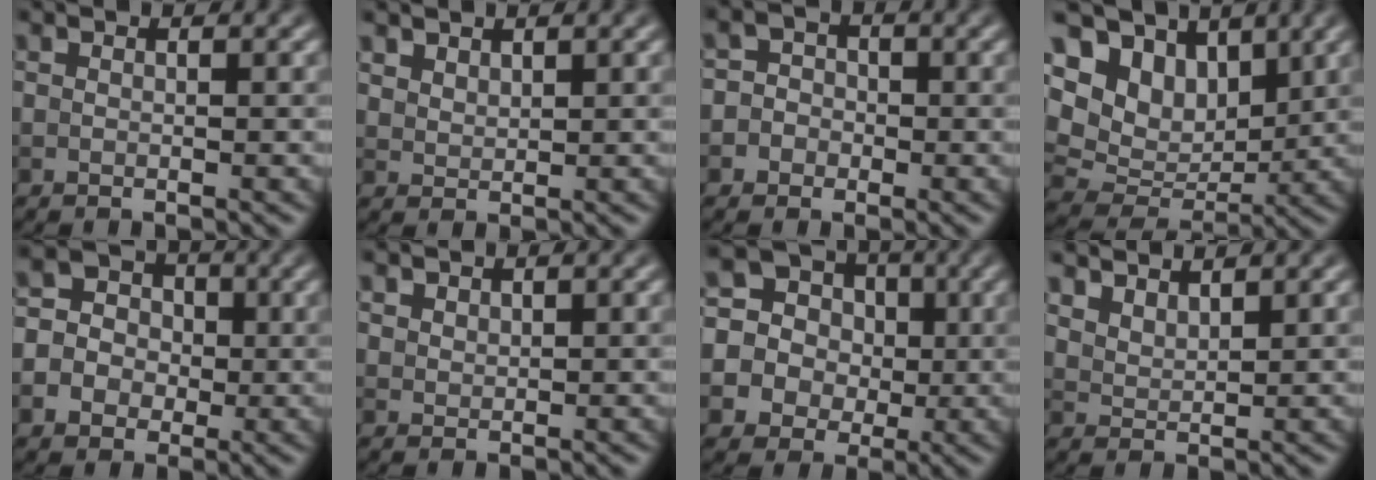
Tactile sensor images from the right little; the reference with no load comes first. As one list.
[{"total": 1.7, "force": [1.4, 0.8, 0.3], "torque": [-0.013, -0.004, 0.035]}, {"total": 3.6, "force": [-0.8, 3.5, 0.7], "torque": [0.025, 0.017, -0.040]}, {"total": 12.4, "force": [5.6, 8.6, 7.0], "torque": [-0.142, 0.029, 0.094]}, {"total": 6.1, "force": [-1.2, 5.6, 1.9], "torque": [-0.025, 0.021, -0.040]}, {"total": 1.3, "force": [1.0, 0.8, 0.2], "torque": [-0.007, -0.007, 0.028]}, {"total": 12.7, "force": [2.0, 11.9, 4.1], "torque": [-0.132, 0.028, 0.020]}, {"total": 4.0, "force": [3.4, 1.4, 1.4], "torque": [-0.033, 0.000, 0.070]}]